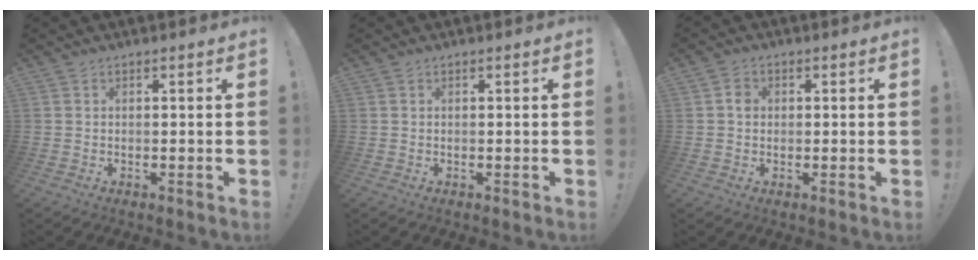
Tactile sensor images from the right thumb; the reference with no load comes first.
{"total": 0.0}
{"total": 2.4, "force": [-0.1, 2.0, 1.3], "torque": [-0.015, 0.005, -0.004]}